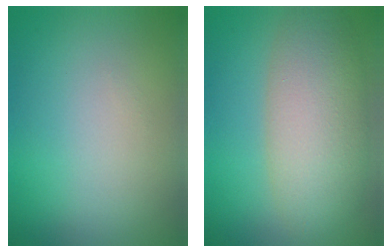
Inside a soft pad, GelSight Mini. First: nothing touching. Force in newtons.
{"total": 7.3, "press": 7.3, "slide": 0.2}